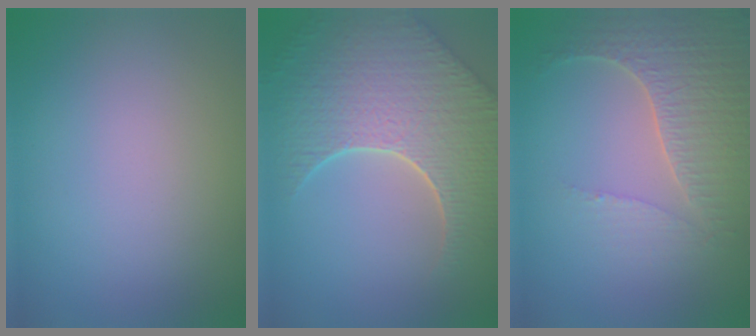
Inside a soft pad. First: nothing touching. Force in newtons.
{"total": 8.8, "press": 6.2, "slide": 6.2}
{"total": 4.2, "press": 4.0, "slide": 1.3}